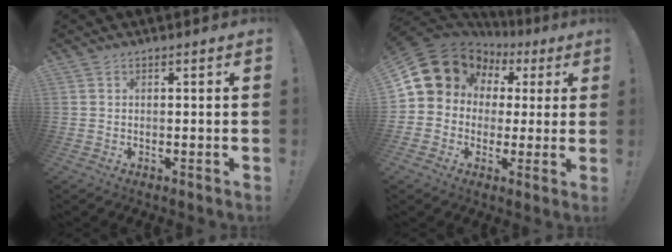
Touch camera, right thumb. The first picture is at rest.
{"total": 12.4, "force": [5.0, 10.5, 4.2], "torque": [-0.061, -0.027, 0.110]}